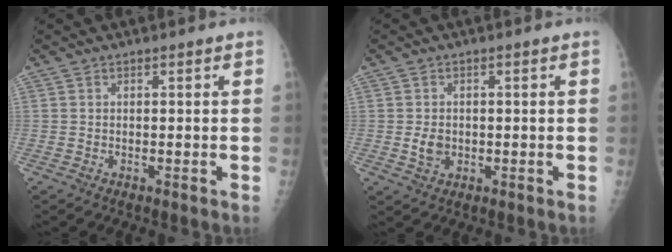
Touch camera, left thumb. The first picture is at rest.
{"total": 2.9, "force": [-0.5, 2.4, 1.6], "torque": [-0.022, -0.001, -0.004]}